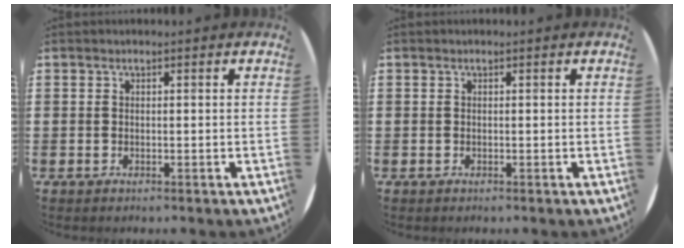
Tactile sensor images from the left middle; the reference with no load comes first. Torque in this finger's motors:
{"motor_torque": [0.00, 0.00, 0.00, 0.00]}